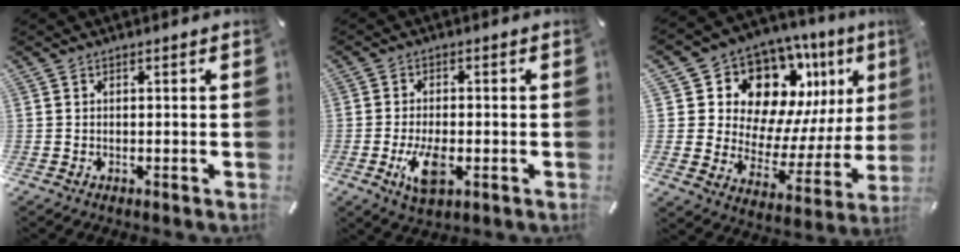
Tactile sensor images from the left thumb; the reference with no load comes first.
{"total": 7.6, "force": [-2.2, 3.7, 6.3], "torque": [-0.131, -0.006, -0.042]}
{"total": 14.2, "force": [9.3, 9.5, 4.9], "torque": [-0.068, -0.100, 0.166]}